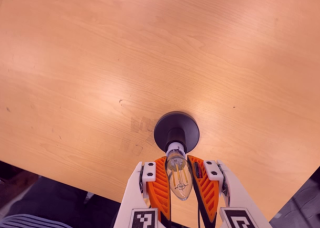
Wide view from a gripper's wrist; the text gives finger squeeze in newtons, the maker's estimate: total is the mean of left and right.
{"total": 22.0, "left": 21.5, "right": 22.6}